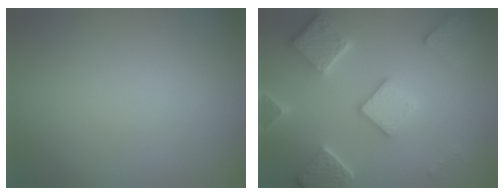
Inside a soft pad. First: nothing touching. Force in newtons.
{"total": 5.8, "press": 5.7, "slide": 1.4}